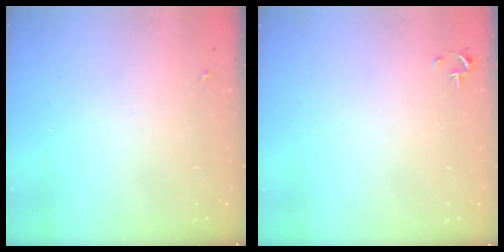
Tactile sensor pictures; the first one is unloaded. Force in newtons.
{"total": 2.5, "press": 2.5, "slide": 0.2}